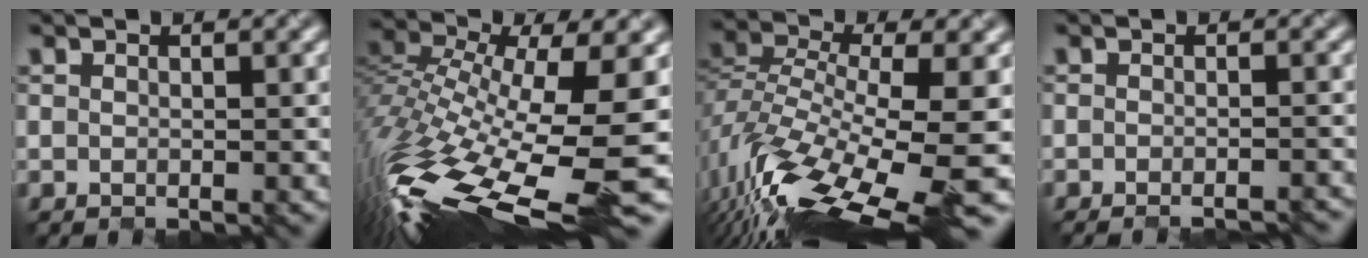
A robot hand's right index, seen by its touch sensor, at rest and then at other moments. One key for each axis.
{"total": 15.5, "fx": -6.4, "fy": 4.9, "fz": 13.2, "tx": -0.288, "ty": -0.008, "tz": -0.118}
{"total": 12.4, "fx": -5.9, "fy": 4.0, "fz": 10.2, "tx": -0.204, "ty": -0.015, "tz": -0.102}
{"total": 2.1, "fx": -1.9, "fy": 0.2, "fz": 0.9, "tx": -0.005, "ty": -0.003, "tz": -0.028}